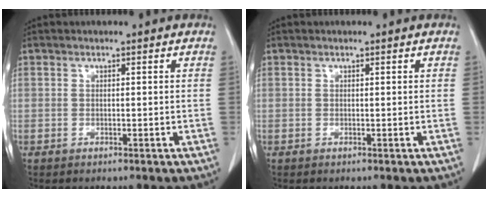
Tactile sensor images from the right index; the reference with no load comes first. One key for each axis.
{"total": 0.0}